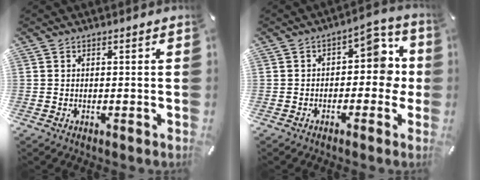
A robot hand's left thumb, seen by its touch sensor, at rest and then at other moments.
{"total": 8.9, "force": [0.8, 5.5, 7.0], "torque": [-0.084, -0.004, 0.007]}